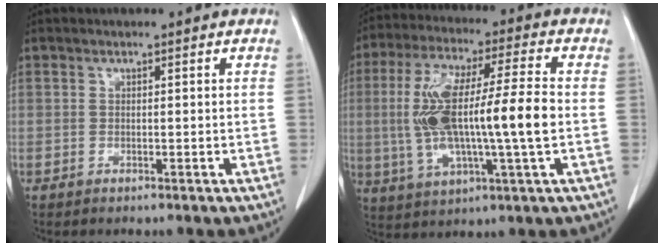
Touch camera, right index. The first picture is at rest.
{"total": 16.4, "force": [-0.8, 1.8, 16.3], "torque": [-0.323, 0.011, -0.015]}